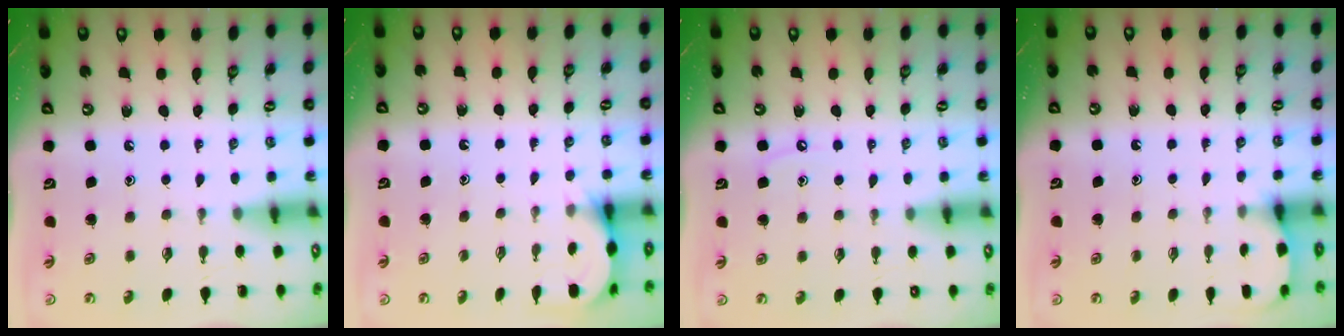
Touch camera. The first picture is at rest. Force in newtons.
{"total": 3.8, "press": 3.8, "slide": 0.5}
{"total": 3.8, "press": 3.8, "slide": 0.5}
{"total": 2.8, "press": 2.8, "slide": 0.1}